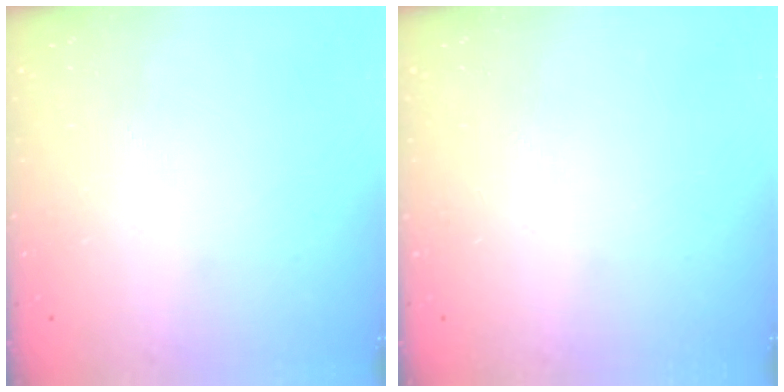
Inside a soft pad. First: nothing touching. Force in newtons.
{"total": 0.0}